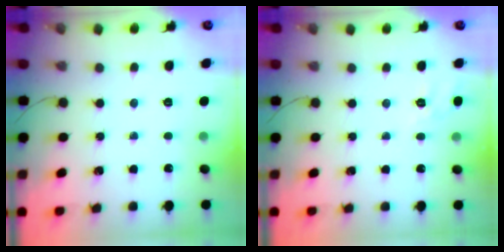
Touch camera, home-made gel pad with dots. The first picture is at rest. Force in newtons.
{"total": 9.9, "press": 9.7, "slide": 1.7}